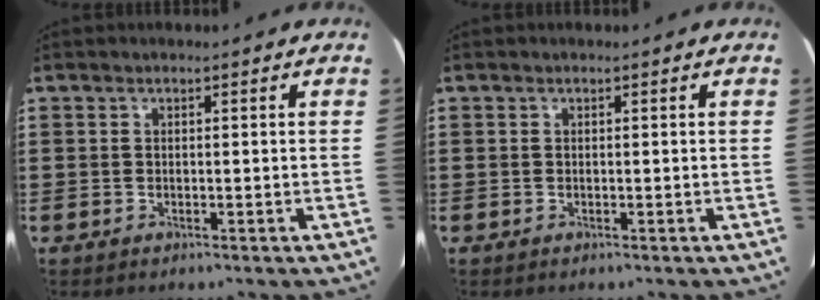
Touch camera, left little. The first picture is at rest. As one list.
[{"total": 0.0}]